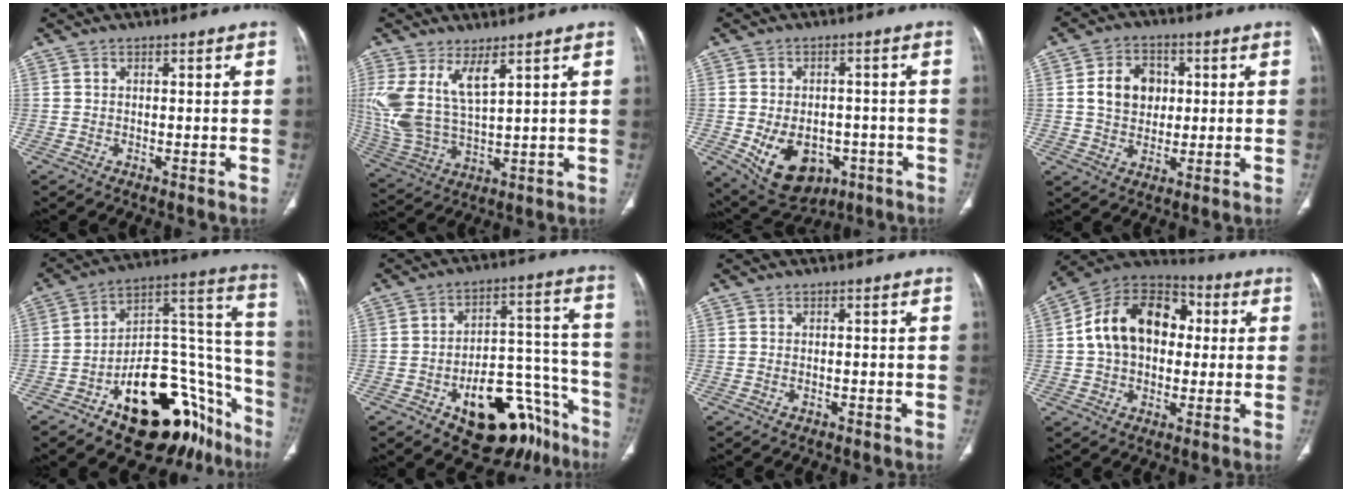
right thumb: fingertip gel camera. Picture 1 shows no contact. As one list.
[{"total": 11.9, "force": [5.4, 4.9, 9.4], "torque": [-0.210, -0.024, 0.123]}, {"total": 13.0, "force": [-4.4, 9.2, 8.1], "torque": [-0.109, 0.015, -0.045]}, {"total": 9.3, "force": [1.4, 7.4, 5.5], "torque": [-0.061, 0.002, 0.023]}, {"total": 30.1, "force": [-16.4, 15.1, 20.3], "torque": [-0.181, 0.122, -0.231]}, {"total": 21.1, "force": [-11.6, 11.0, 13.7], "torque": [-0.116, 0.100, -0.157]}, {"total": 0.6, "force": [-0.3, 0.4, 0.4], "torque": [-0.012, 0.005, -0.001]}, {"total": 18.1, "force": [2.0, 12.8, 12.6], "torque": [-0.179, 0.034, 0.026]}]